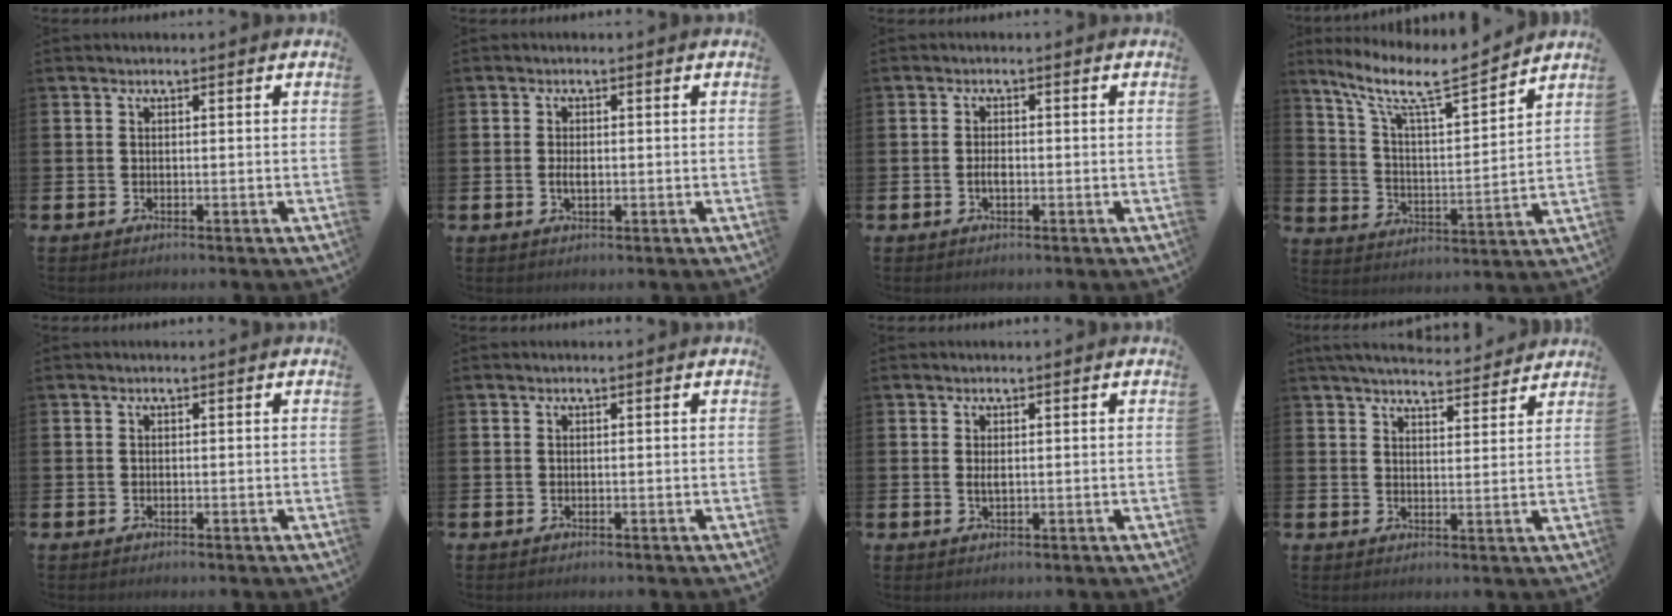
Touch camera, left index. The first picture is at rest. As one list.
[{"total": 1.8, "force": [-0.1, 0.9, 1.6], "torque": [-0.031, 0.003, -0.002]}, {"total": 1.7, "force": [-0.4, 0.9, 1.5], "torque": [-0.027, 0.002, -0.008]}, {"total": 9.2, "force": [7.5, 1.3, 5.0], "torque": [-0.125, -0.046, 0.123]}, {"total": 0.0}, {"total": 0.0}, {"total": 1.2, "force": [0.3, 0.4, 1.1], "torque": [-0.021, 0.003, 0.005]}, {"total": 5.1, "force": [5.0, 0.8, 0.8], "torque": [-0.020, -0.028, 0.087]}]